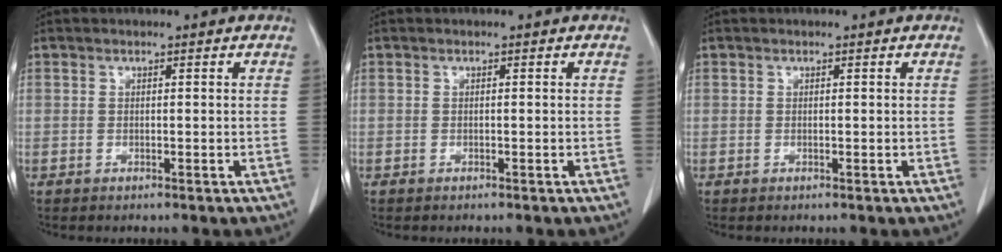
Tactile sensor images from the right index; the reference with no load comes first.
{"total": 0.0}
{"total": 0.0}